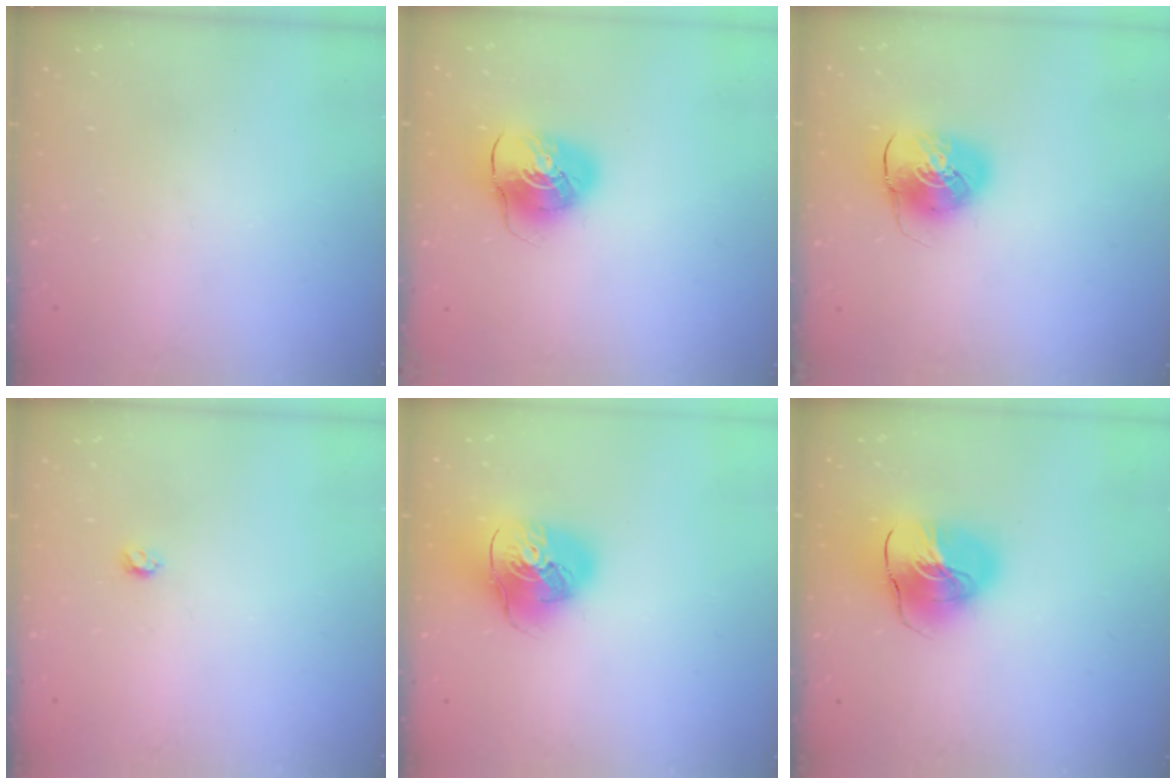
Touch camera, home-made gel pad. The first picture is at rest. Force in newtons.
{"total": 10.2, "press": 10.1, "slide": 1.3}
{"total": 9.6, "press": 9.4, "slide": 1.7}
{"total": 3.2, "press": 3.2, "slide": 0.5}
{"total": 16.2, "press": 16.0, "slide": 2.4}
{"total": 16.2, "press": 16.0, "slide": 2.3}